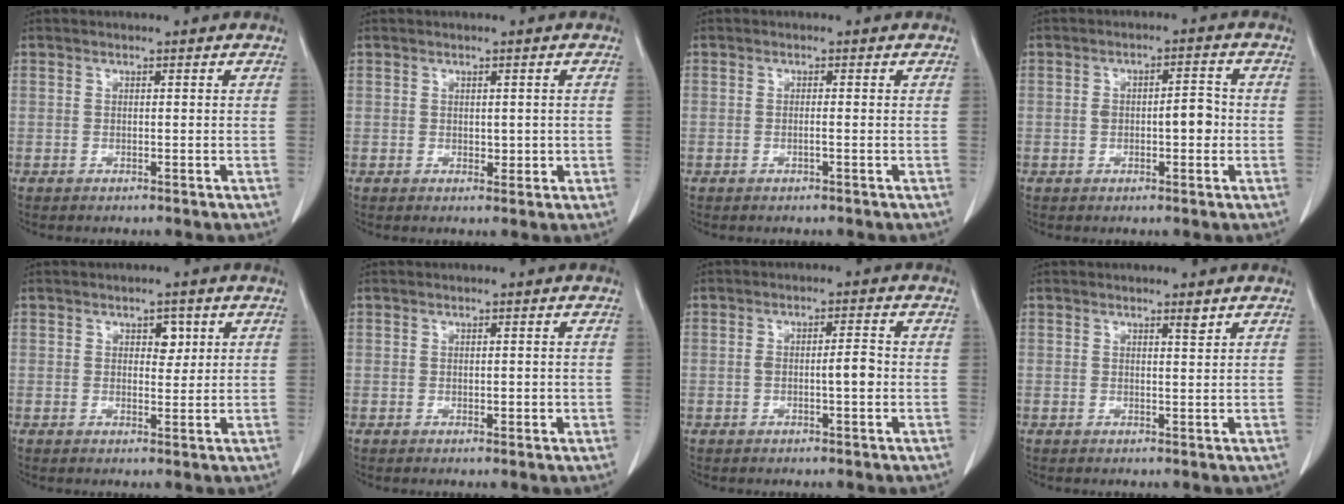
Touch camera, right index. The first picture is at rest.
{"total": 1.8, "force": [0.1, 1.2, 1.3], "torque": [-0.015, 0.000, 0.006]}
{"total": 0.7, "force": [-0.2, -0.1, 0.6], "torque": [-0.010, 0.001, -0.003]}
{"total": 4.7, "force": [-0.4, 1.8, 4.3], "torque": [-0.075, 0.012, -0.003]}
{"total": 2.5, "force": [1.0, 1.6, 1.7], "torque": [-0.019, 0.002, 0.015]}
{"total": 1.3, "force": [-0.1, 0.7, 1.0], "torque": [-0.013, 0.000, 0.002]}
{"total": 3.5, "force": [-0.5, 0.6, 3.4], "torque": [-0.060, 0.008, -0.006]}
{"total": 1.1, "force": [0.8, -0.1, 0.7], "torque": [-0.013, -0.006, 0.013]}